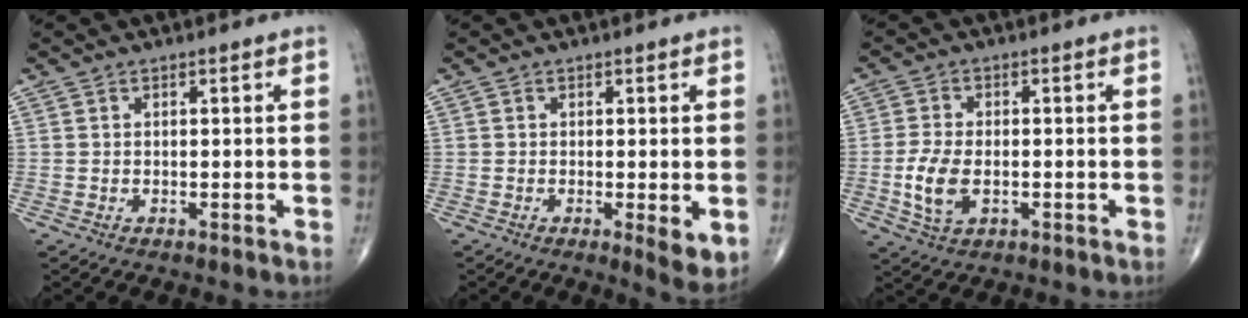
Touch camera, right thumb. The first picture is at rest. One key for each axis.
{"total": 4.4, "fx": -0.7, "fy": 1.2, "fz": 4.1, "tx": -0.064, "ty": -0.015, "tz": -0.013}
{"total": 6.9, "fx": -1.4, "fy": 3.9, "fz": 5.5, "tx": -0.119, "ty": -0.003, "tz": -0.025}